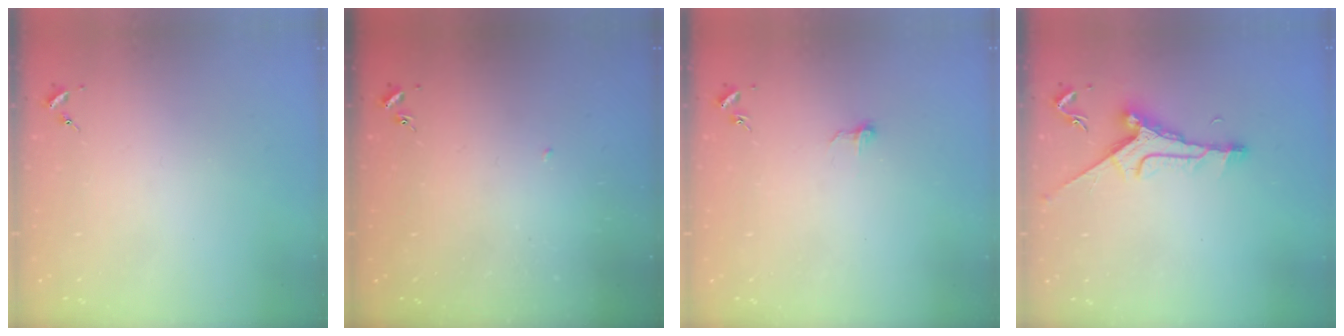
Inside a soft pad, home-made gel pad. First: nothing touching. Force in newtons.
{"total": 1.4, "press": 1.3, "slide": 0.1}
{"total": 5.3, "press": 5.3, "slide": 0.5}
{"total": 9.2, "press": 9.1, "slide": 0.5}